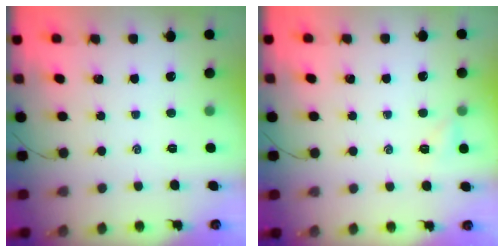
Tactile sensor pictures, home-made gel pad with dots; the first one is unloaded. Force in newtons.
{"total": 4.1, "press": 3.9, "slide": 1.2}